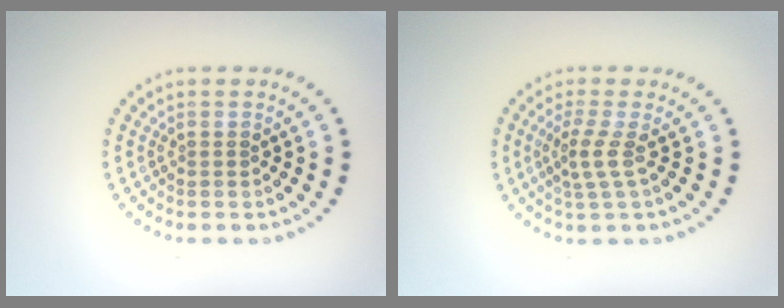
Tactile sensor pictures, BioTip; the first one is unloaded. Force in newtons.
{"total": 2.1, "press": 1.5, "slide": 1.5}